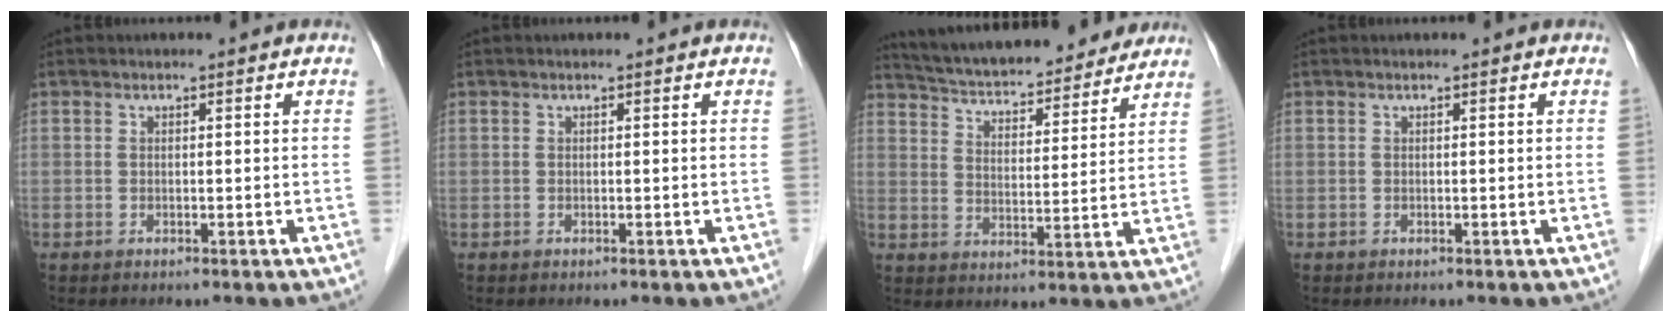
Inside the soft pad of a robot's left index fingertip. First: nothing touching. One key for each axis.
{"total": 0.0}
{"total": 19.9, "fx": 18.3, "fy": 4.2, "fz": 6.7, "tx": -0.111, "ty": 0.016, "tz": 0.264}
{"total": 0.0}